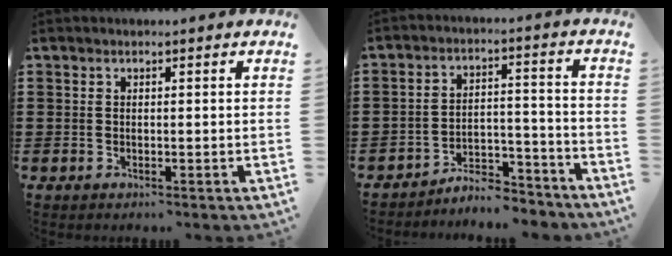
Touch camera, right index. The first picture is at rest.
{"total": 5.8, "force": [-5.6, 1.1, 0.9], "torque": [-0.013, 0.017, -0.111]}